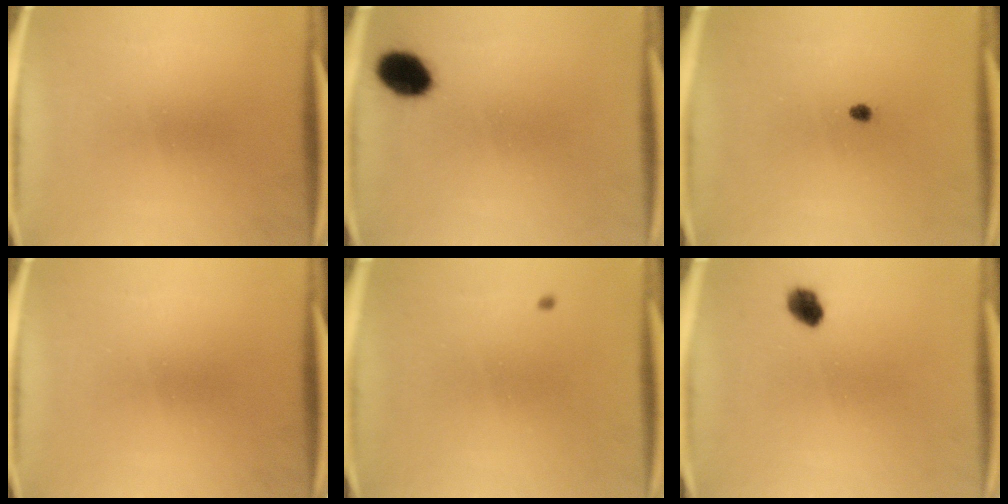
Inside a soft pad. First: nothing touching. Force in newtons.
{"total": 7.1}
{"total": 1.0}
{"total": 0.0}
{"total": 0.6}
{"total": 3.9}